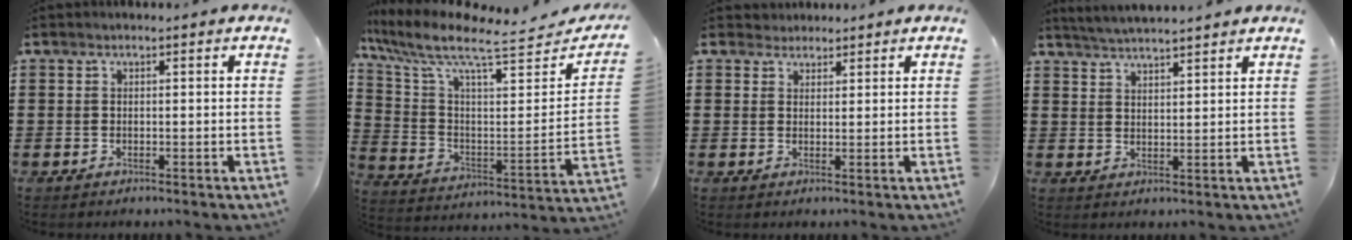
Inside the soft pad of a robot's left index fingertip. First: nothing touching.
{"total": 9.0, "force": [6.9, 1.4, 5.6], "torque": [-0.139, -0.060, 0.112]}
{"total": 2.0, "force": [1.7, 0.9, -0.2], "torque": [-0.002, 0.006, 0.035]}
{"total": 3.3, "force": [3.2, -0.6, 0.5], "torque": [-0.020, -0.010, 0.059]}